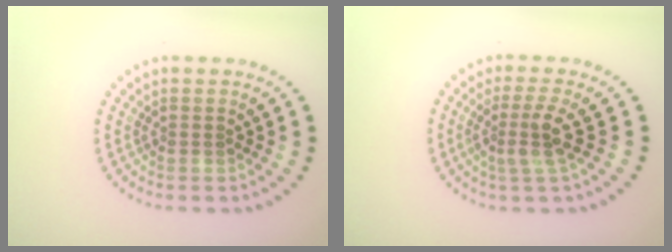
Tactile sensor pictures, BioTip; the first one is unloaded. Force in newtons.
{"total": 2.8, "press": 2.0, "slide": 2.0}